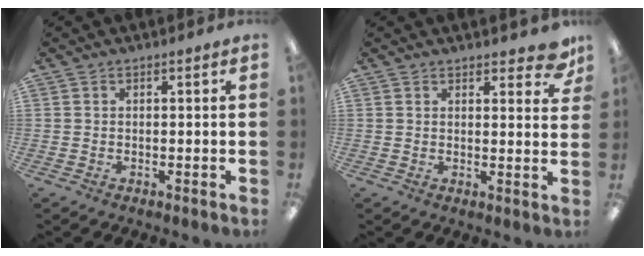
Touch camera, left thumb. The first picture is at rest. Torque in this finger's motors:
{"motor_torque": [-0.31, 0.30, -0.34, 0.06, 0.04]}